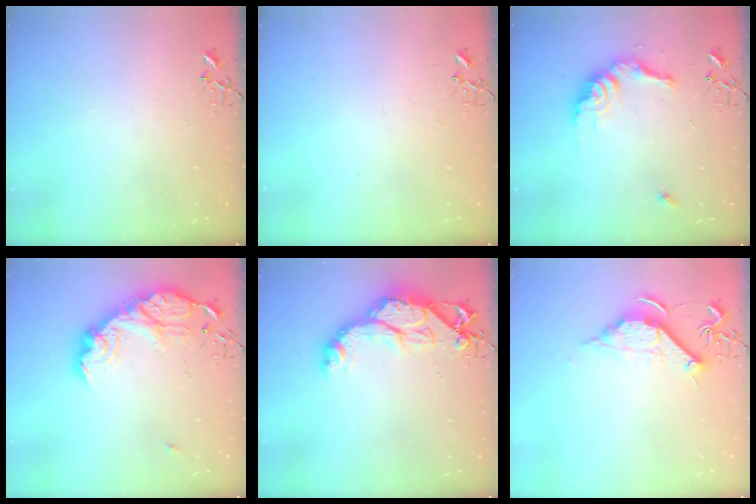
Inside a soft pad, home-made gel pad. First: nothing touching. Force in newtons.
{"total": 0.0}
{"total": 15.2, "press": 15.2, "slide": 0.9}
{"total": 17.8, "press": 17.8, "slide": 1.3}
{"total": 15.9, "press": 15.9, "slide": 1.7}
{"total": 10.5, "press": 10.5, "slide": 0.1}